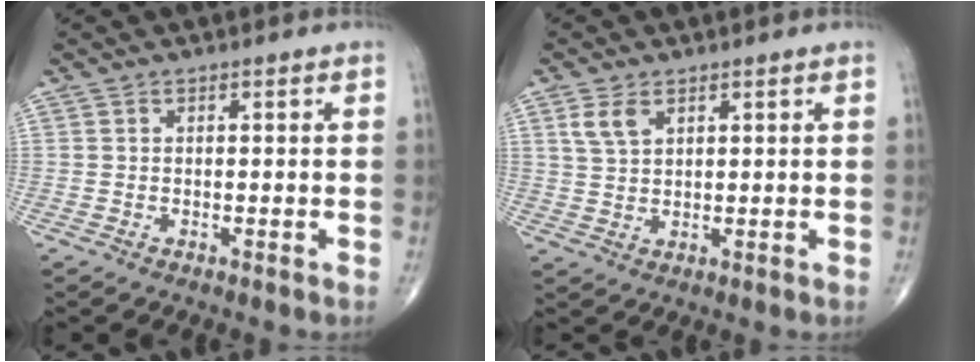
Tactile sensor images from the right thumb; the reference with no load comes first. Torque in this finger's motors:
{"motor_torque": [-0.45, 0.49, 0.45, 0.27, 0.02]}